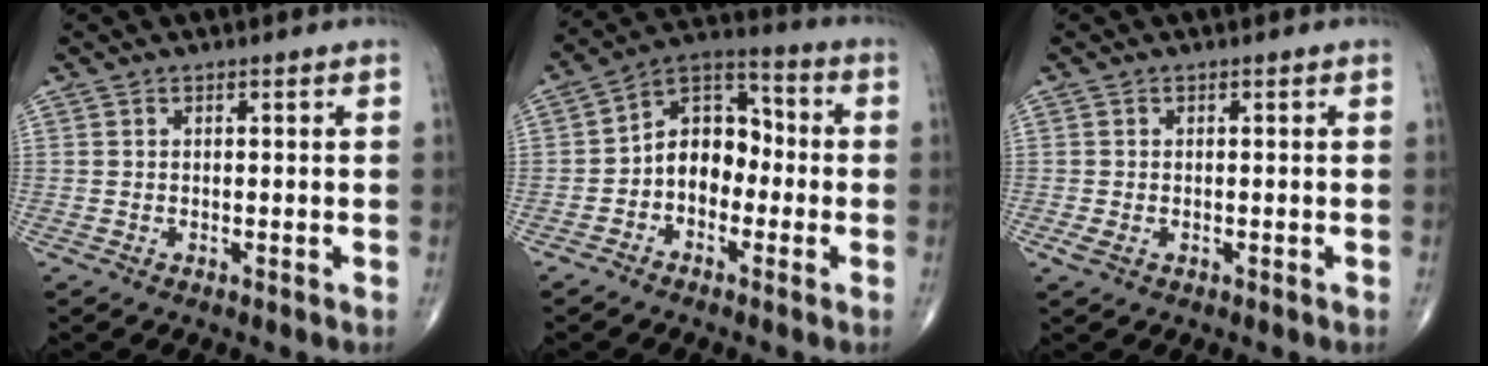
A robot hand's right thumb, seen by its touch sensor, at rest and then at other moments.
{"total": 10.2, "force": [-2.0, 7.5, 6.7], "torque": [-0.074, 0.045, -0.054]}
{"total": 1.6, "force": [-0.5, 1.0, 1.2], "torque": [-0.031, 0.000, -0.008]}